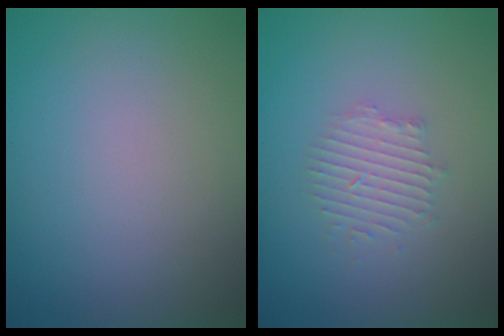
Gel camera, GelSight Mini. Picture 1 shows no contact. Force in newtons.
{"total": 2.1, "press": 2.1, "slide": 0.4}